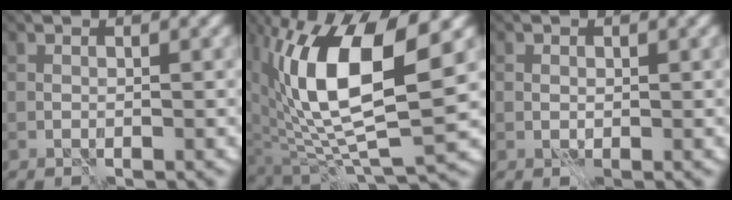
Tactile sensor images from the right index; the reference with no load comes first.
{"total": 11.8, "force": [2.8, 4.9, 10.3], "torque": [-0.197, -0.003, 0.053]}
{"total": 0.6, "force": [0.3, 0.5, -0.2], "torque": [0.005, -0.001, 0.003]}